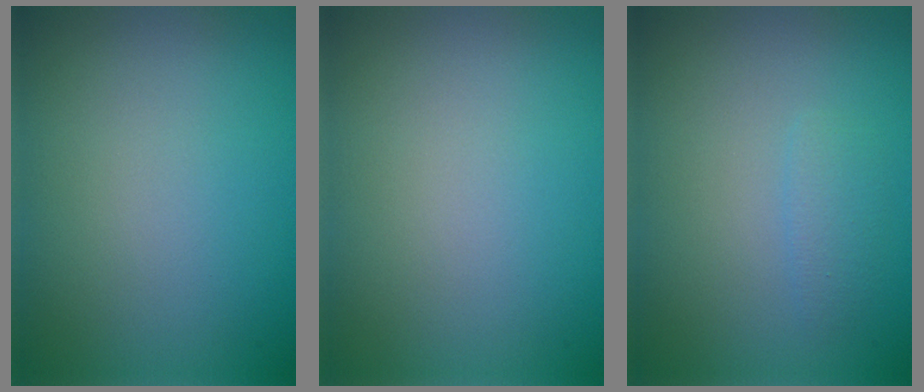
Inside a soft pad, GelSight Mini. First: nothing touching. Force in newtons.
{"total": 0.0}
{"total": 1.1, "press": 1.1, "slide": 0.1}